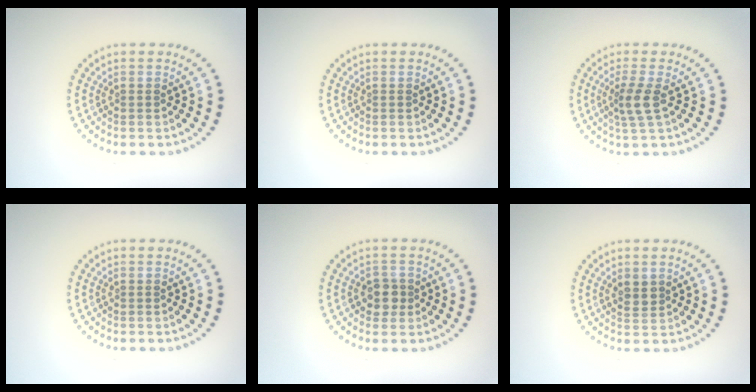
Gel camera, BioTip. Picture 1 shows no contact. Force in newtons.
{"total": 0.0}
{"total": 2.5, "press": 1.9, "slide": 1.6}
{"total": 0.0}
{"total": 2.1, "press": 2.0, "slide": 0.8}
{"total": 1.5, "press": 1.4, "slide": 0.5}